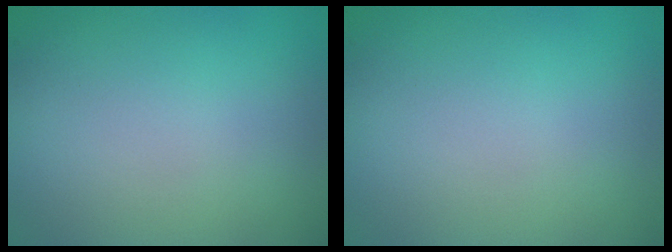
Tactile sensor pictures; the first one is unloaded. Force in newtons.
{"total": 0.0}